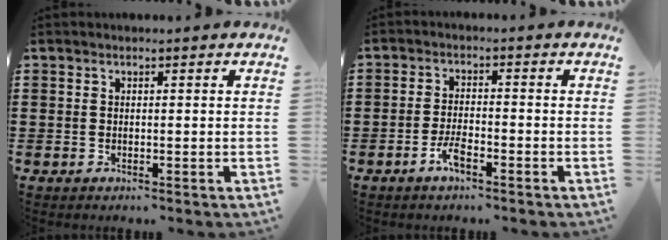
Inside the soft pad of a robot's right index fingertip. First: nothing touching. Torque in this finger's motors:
{"motor_torque": [1.83, 0.31, 0.40, 0.05]}